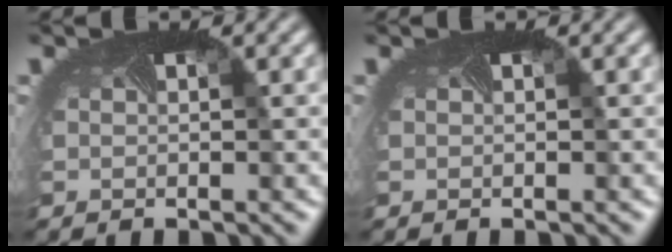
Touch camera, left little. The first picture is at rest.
{"total": 0.0}